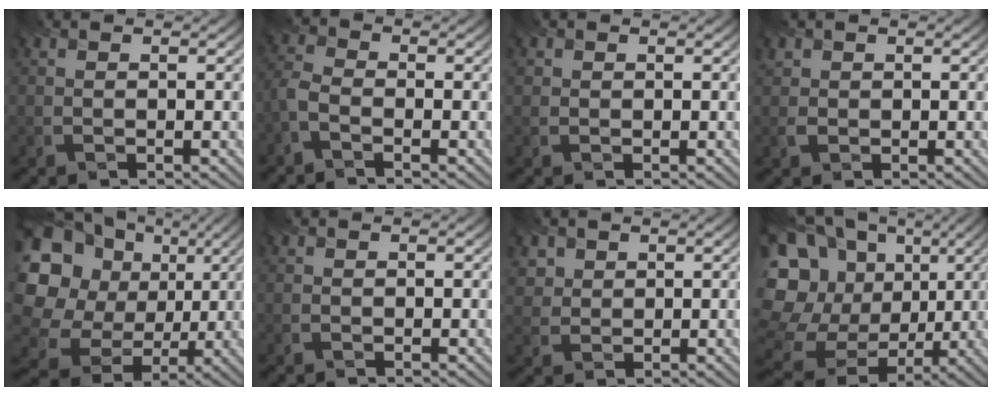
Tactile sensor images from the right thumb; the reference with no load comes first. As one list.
[{"total": 3.1, "force": [-2.0, 1.2, 2.1], "torque": [-0.059, -0.004, -0.057]}, {"total": 0.7, "force": [0.3, 0.6, 0.1], "torque": [0.001, -0.003, 0.005]}, {"total": 1.5, "force": [0.4, 1.4, 0.3], "torque": [-0.009, -0.002, 0.008]}, {"total": 17.1, "force": [4.4, 14.3, 8.3], "torque": [-0.256, 0.022, 0.083]}, {"total": 0.0}, {"total": 2.7, "force": [1.5, 2.2, 0.6], "torque": [-0.028, -0.008, 0.039]}, {"total": 22.4, "force": [2.9, 18.8, 11.8], "torque": [-0.311, 0.010, 0.052]}]